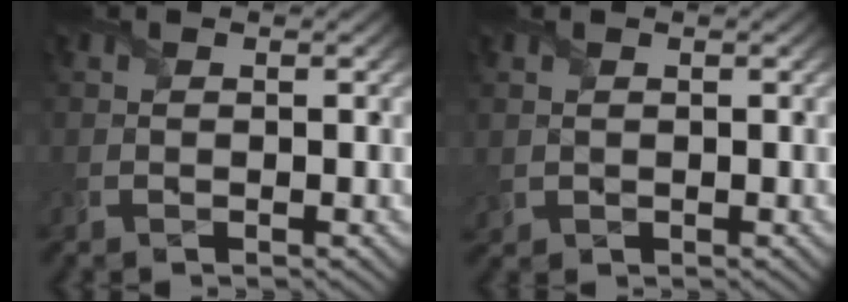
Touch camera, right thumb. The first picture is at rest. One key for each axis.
{"total": 0.8, "fx": 0.4, "fy": 0.7, "fz": 0.1, "tx": -0.011, "ty": -0.004, "tz": 0.011}